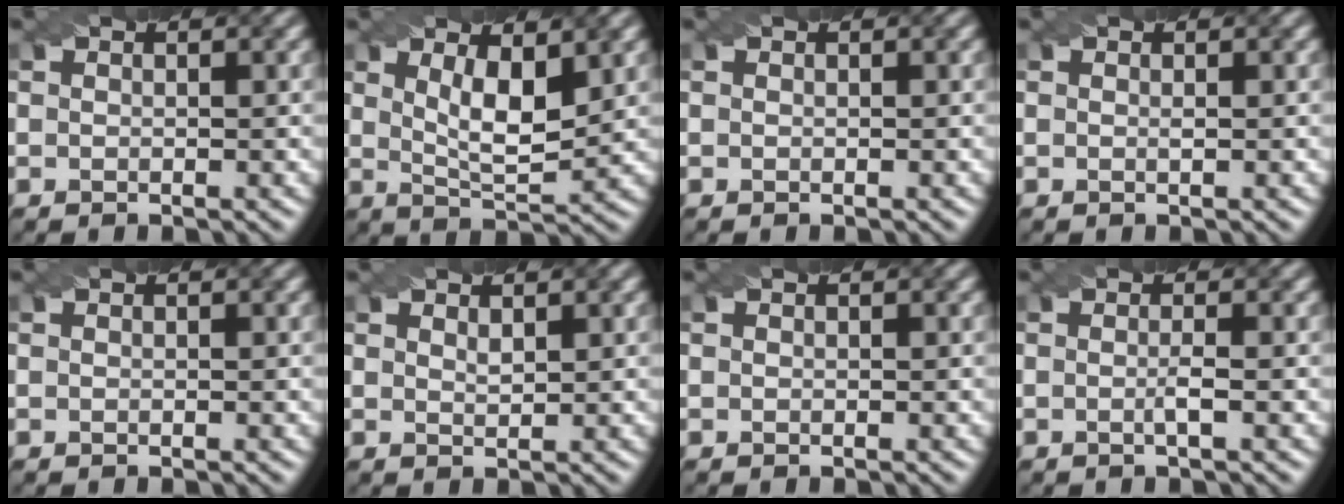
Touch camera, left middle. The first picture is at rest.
{"total": 4.8, "force": [1.6, 1.5, 4.3], "torque": [-0.076, -0.008, 0.030]}
{"total": 0.0}
{"total": 0.0}
{"total": 0.0}
{"total": 0.9, "force": [0.8, 0.2, 0.4], "torque": [-0.012, -0.001, 0.015]}
{"total": 0.0}
{"total": 1.2, "force": [-0.3, 0.1, 1.2], "torque": [-0.021, -0.003, -0.007]}